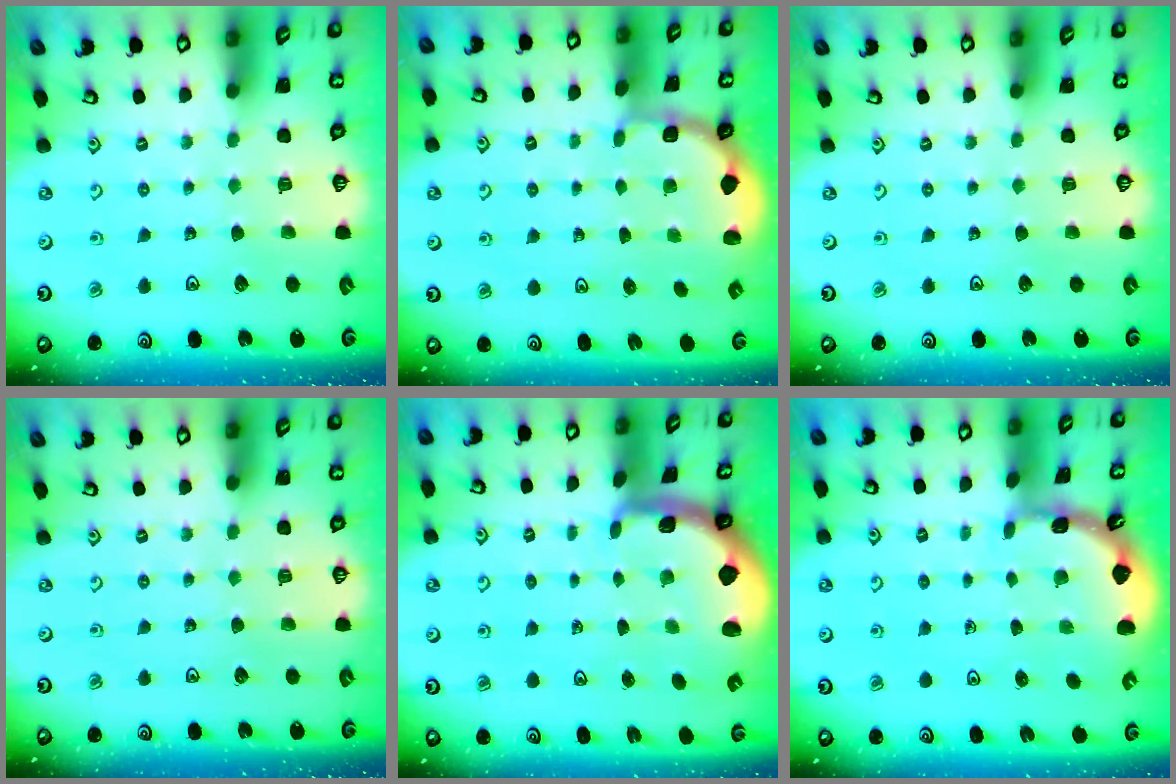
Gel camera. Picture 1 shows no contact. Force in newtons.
{"total": 1.9, "press": 1.8, "slide": 0.7}
{"total": 0.0}
{"total": 0.0}
{"total": 1.6, "press": 1.5, "slide": 0.4}
{"total": 1.8, "press": 1.8, "slide": 0.1}